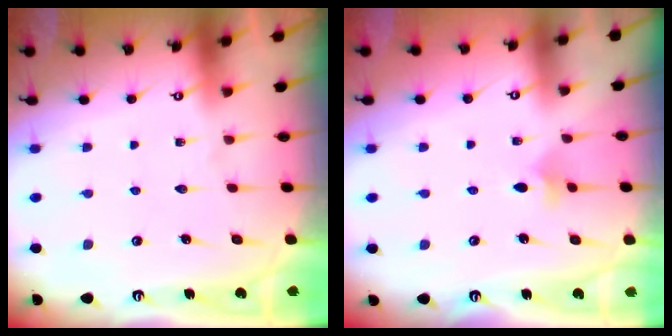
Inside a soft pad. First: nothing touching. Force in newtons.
{"total": 4.2, "press": 4.1, "slide": 1.0}